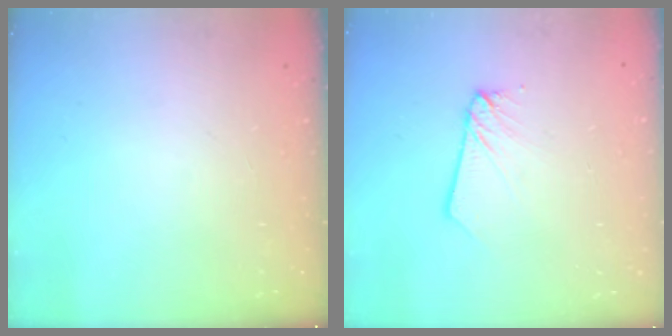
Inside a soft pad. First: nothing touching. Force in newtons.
{"total": 2.5, "press": 2.5, "slide": 0.1}